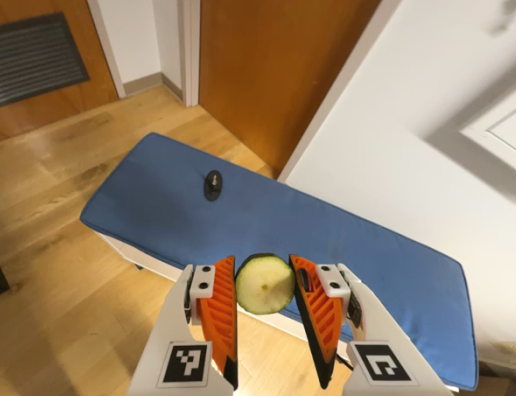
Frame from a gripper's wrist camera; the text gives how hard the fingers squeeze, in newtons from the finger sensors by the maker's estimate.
{"total": 10.6, "left": 11.2, "right": 9.9}